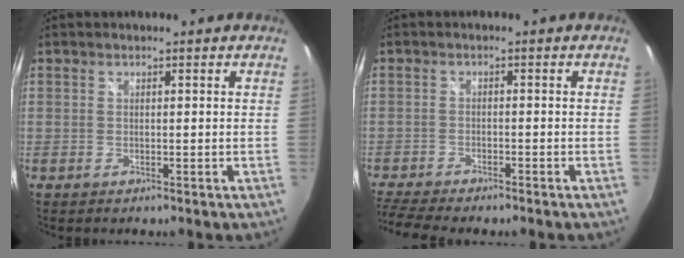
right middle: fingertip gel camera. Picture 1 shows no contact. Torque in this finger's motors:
{"motor_torque": [1.11, -1.02, 0.17, 0.08]}